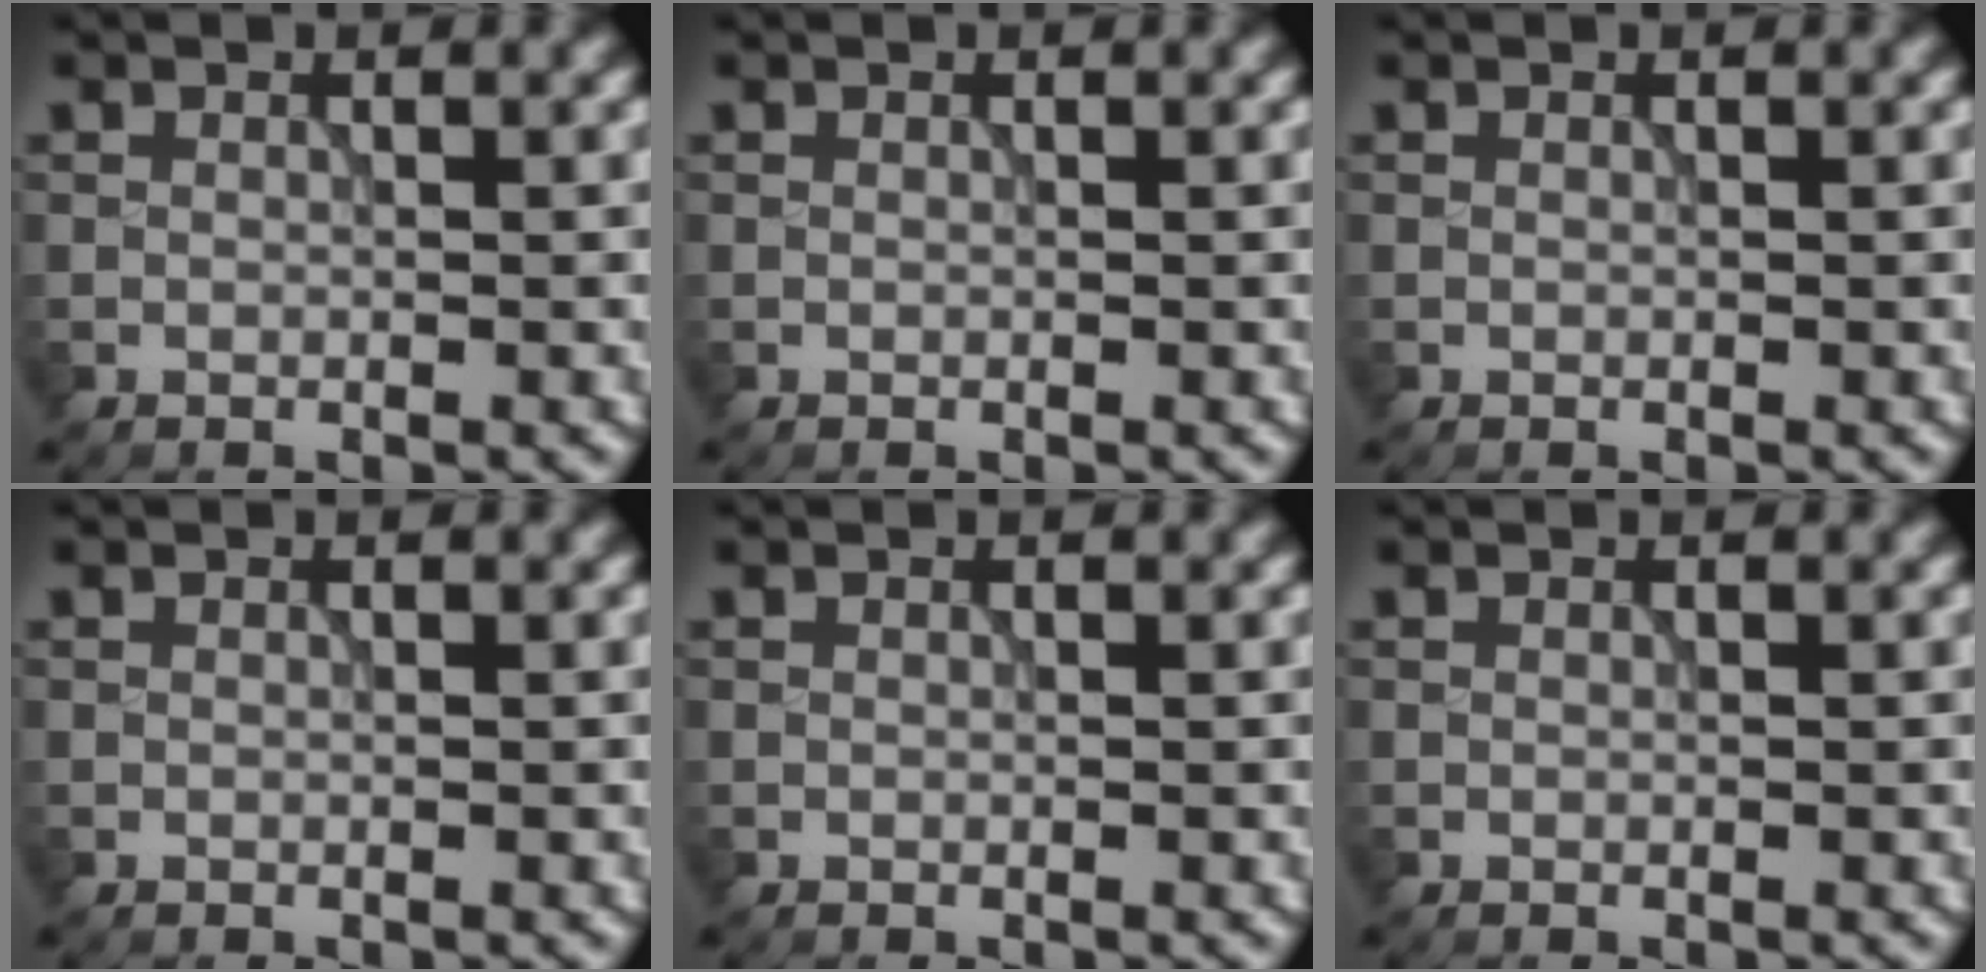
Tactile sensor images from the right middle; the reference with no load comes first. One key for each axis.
{"total": 0.0}
{"total": 0.0}
{"total": 0.0}
{"total": 0.0}
{"total": 0.0}